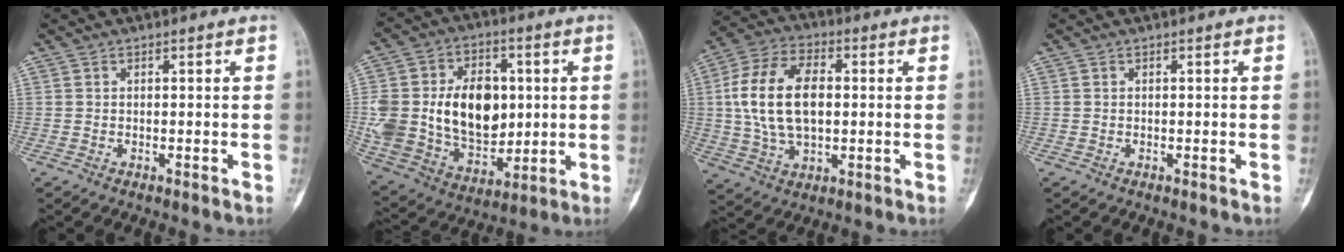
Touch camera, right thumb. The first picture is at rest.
{"total": 24.7, "force": [2.0, 17.5, 17.3], "torque": [-0.315, 0.001, 0.060]}
{"total": 16.1, "force": [1.2, 9.8, 12.7], "torque": [-0.233, 0.016, 0.022]}
{"total": 0.0}